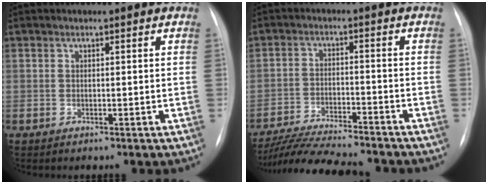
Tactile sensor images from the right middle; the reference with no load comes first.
{"total": 14.7, "force": [-13.4, 1.4, 6.0], "torque": [-0.111, -0.014, -0.209]}